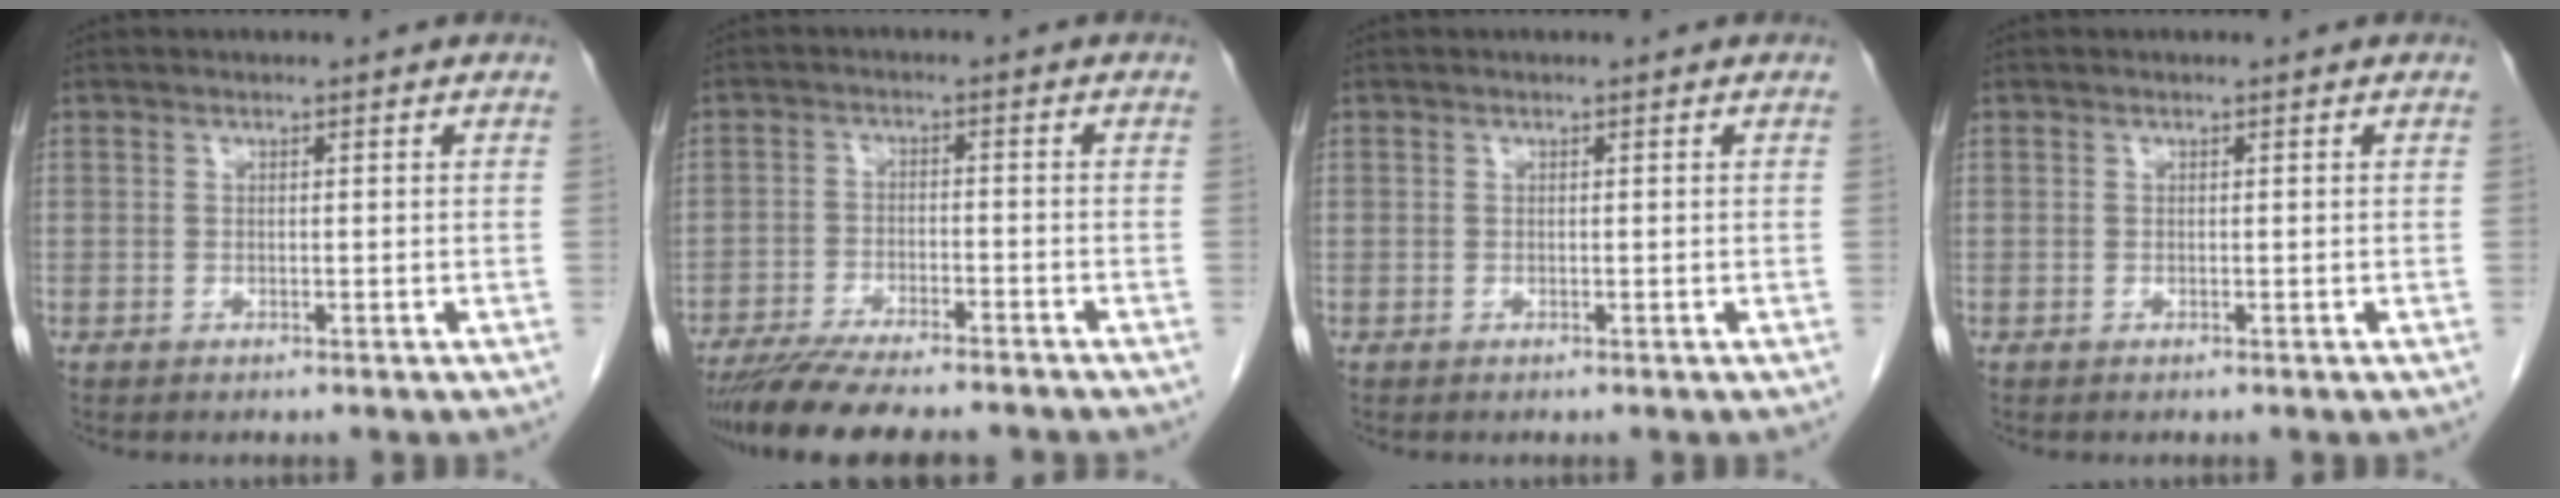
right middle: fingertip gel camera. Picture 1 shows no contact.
{"total": 12.8, "force": [-11.0, 1.7, 6.2], "torque": [-0.101, -0.021, -0.169]}
{"total": 0.0}
{"total": 0.0}